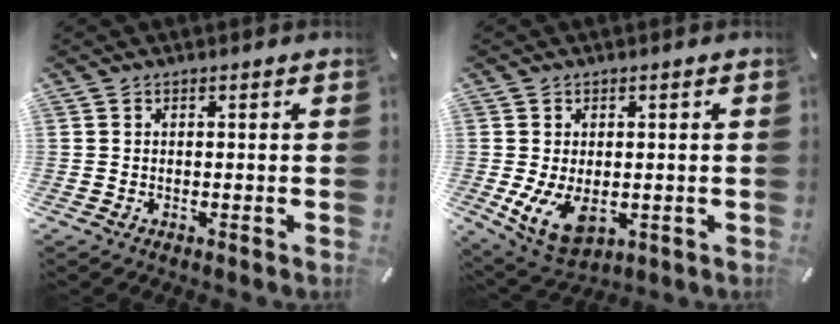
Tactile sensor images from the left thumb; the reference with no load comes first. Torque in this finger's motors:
{"motor_torque": [1.80, 2.06, 1.29, 0.27, 0.15]}